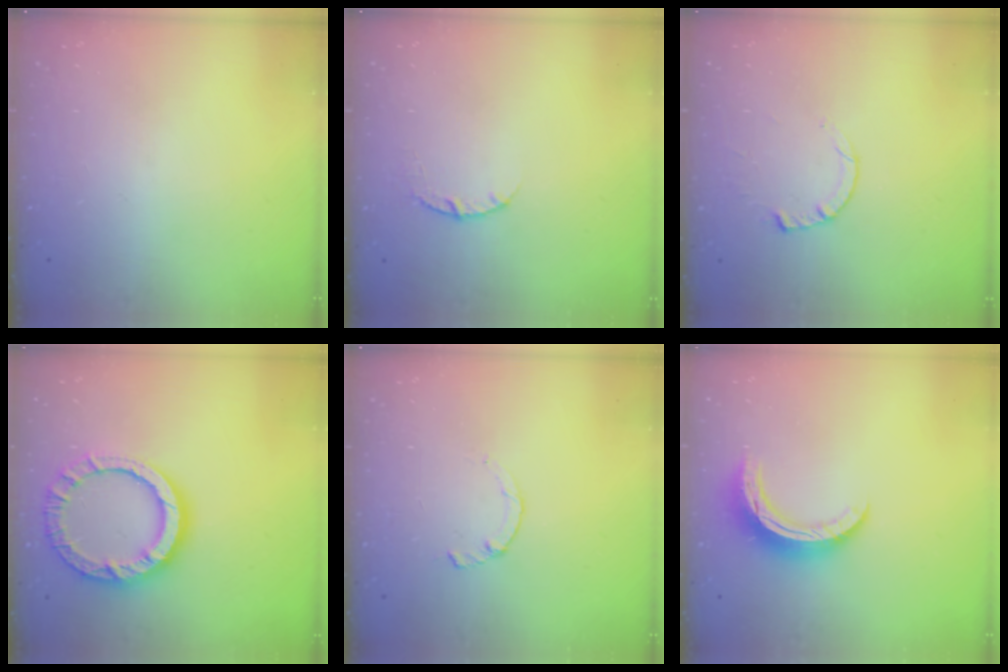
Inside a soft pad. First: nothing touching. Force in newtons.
{"total": 3.8, "press": 3.8, "slide": 0.5}
{"total": 4.1, "press": 4.0, "slide": 0.8}
{"total": 13.5, "press": 13.5, "slide": 1.1}
{"total": 2.2, "press": 2.2, "slide": 0.2}
{"total": 10.5, "press": 10.5, "slide": 0.2}